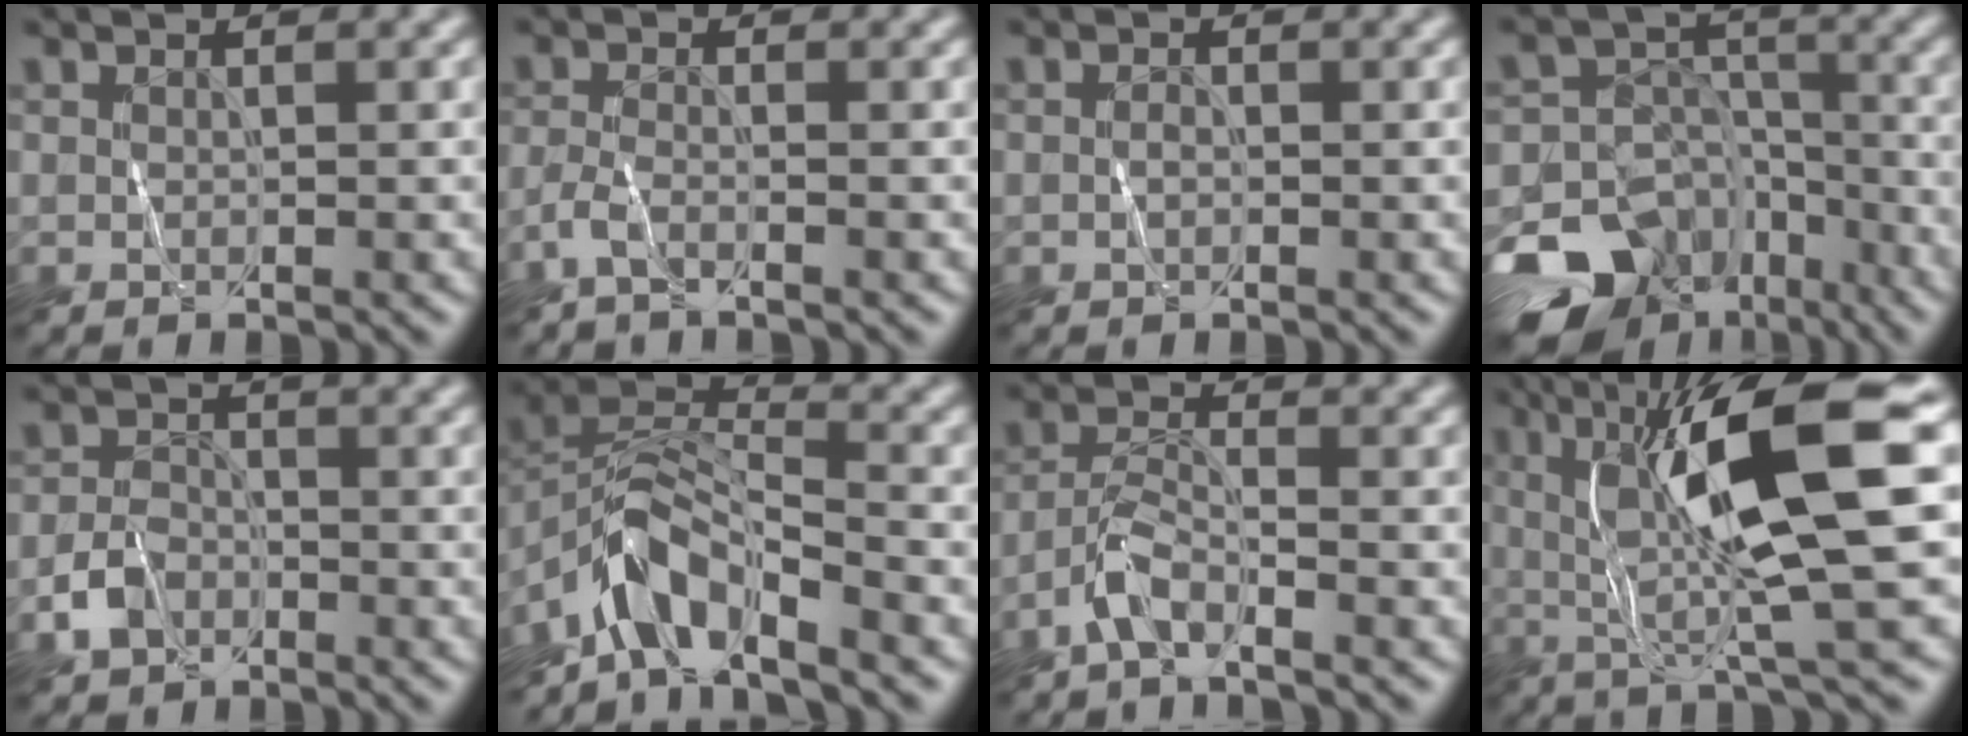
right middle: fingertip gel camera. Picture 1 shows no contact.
{"total": 1.9, "force": [-1.5, 0.3, 1.1], "torque": [-0.029, -0.004, -0.038]}
{"total": 0.7, "force": [-0.2, 0.4, 0.5], "torque": [-0.012, 0.003, -0.003]}
{"total": 14.8, "force": [-9.7, 10.2, 4.8], "torque": [-0.116, -0.012, -0.150]}
{"total": 2.9, "force": [-1.8, 1.9, 1.2], "torque": [-0.021, 0.005, -0.042]}
{"total": 5.4, "force": [-4.2, 1.7, 3.0], "torque": [-0.048, 0.010, -0.090]}
{"total": 3.0, "force": [-2.2, 0.7, 2.0], "torque": [-0.043, 0.009, -0.050]}
{"total": 12.6, "force": [2.4, 2.2, 12.2], "torque": [-0.199, 0.008, 0.046]}